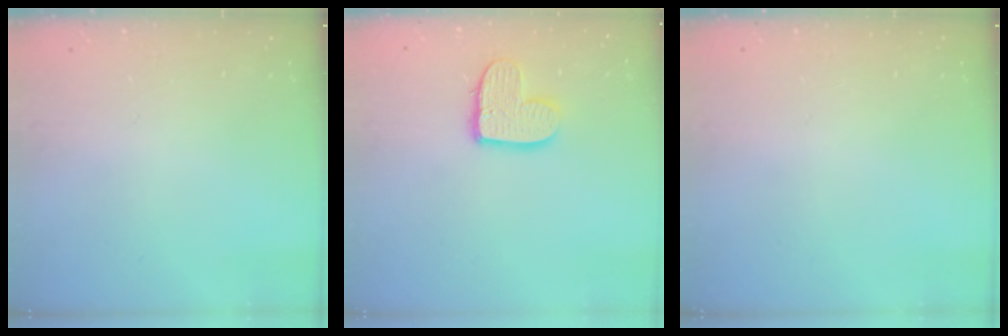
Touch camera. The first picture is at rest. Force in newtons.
{"total": 10.9, "press": 10.8, "slide": 0.7}
{"total": 0.0}